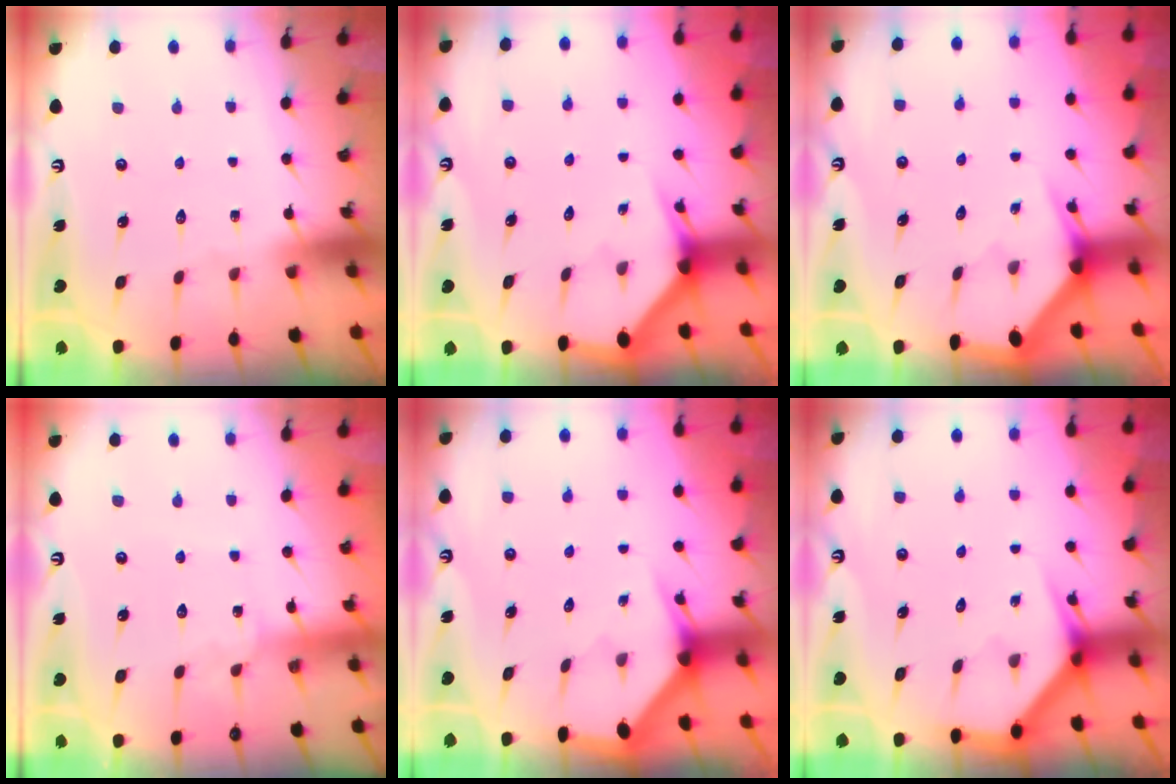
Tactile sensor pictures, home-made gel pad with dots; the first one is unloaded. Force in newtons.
{"total": 2.9, "press": 2.9, "slide": 0.1}
{"total": 3.1, "press": 3.1, "slide": 0.0}
{"total": 1.8, "press": 1.8, "slide": 0.2}
{"total": 3.0, "press": 3.0, "slide": 0.1}
{"total": 3.3, "press": 3.3, "slide": 0.3}